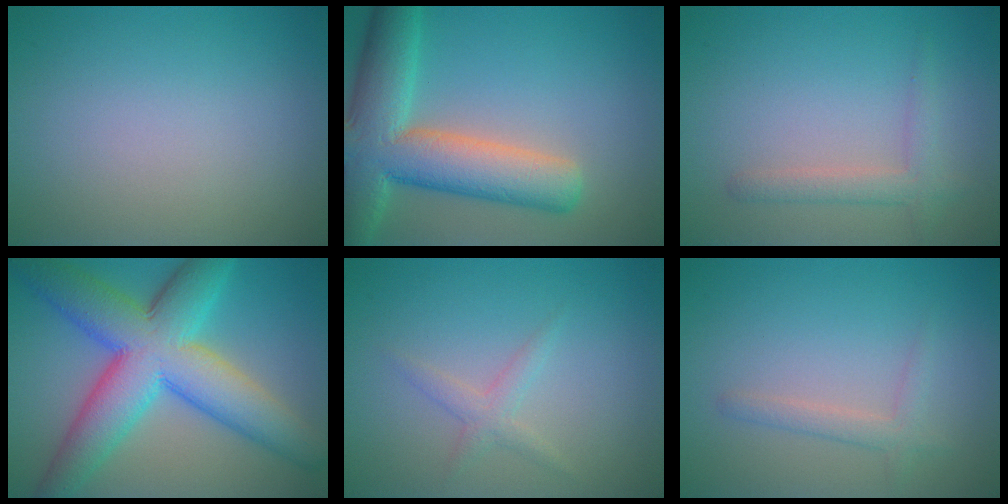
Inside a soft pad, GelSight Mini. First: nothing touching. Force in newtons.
{"total": 10.1, "press": 10.1, "slide": 0.6}
{"total": 2.2, "press": 2.2, "slide": 0.1}
{"total": 11.6, "press": 11.6, "slide": 0.3}
{"total": 1.6, "press": 1.6, "slide": 0.0}
{"total": 1.8, "press": 1.7, "slide": 0.1}